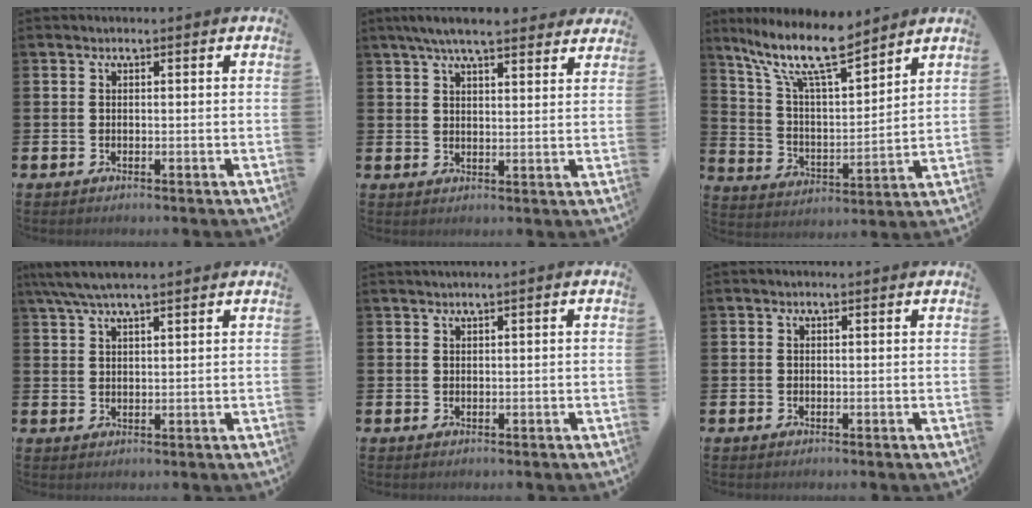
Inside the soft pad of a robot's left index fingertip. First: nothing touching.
{"total": 6.2, "force": [5.5, 1.0, 2.6], "torque": [-0.062, -0.014, 0.100]}
{"total": 11.8, "force": [9.7, 2.5, 6.3], "torque": [-0.137, -0.049, 0.167]}
{"total": 4.9, "force": [4.1, 0.8, 2.7], "torque": [-0.060, -0.006, 0.074]}
{"total": 0.7, "force": [0.5, -0.2, 0.4], "torque": [-0.007, 0.000, 0.010]}
{"total": 0.0}